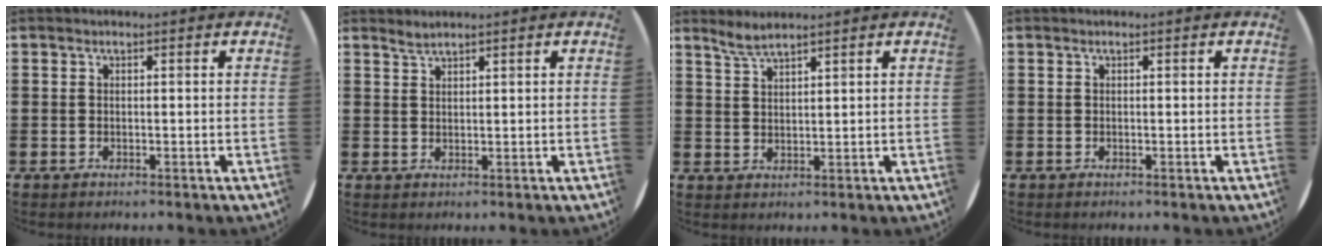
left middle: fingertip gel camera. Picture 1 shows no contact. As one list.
[{"total": 1.3, "force": [1.3, -0.1, 0.0], "torque": [-0.002, 0.000, 0.024]}, {"total": 2.6, "force": [2.5, 0.1, 0.8], "torque": [-0.019, 0.000, 0.047]}, {"total": 0.0}]